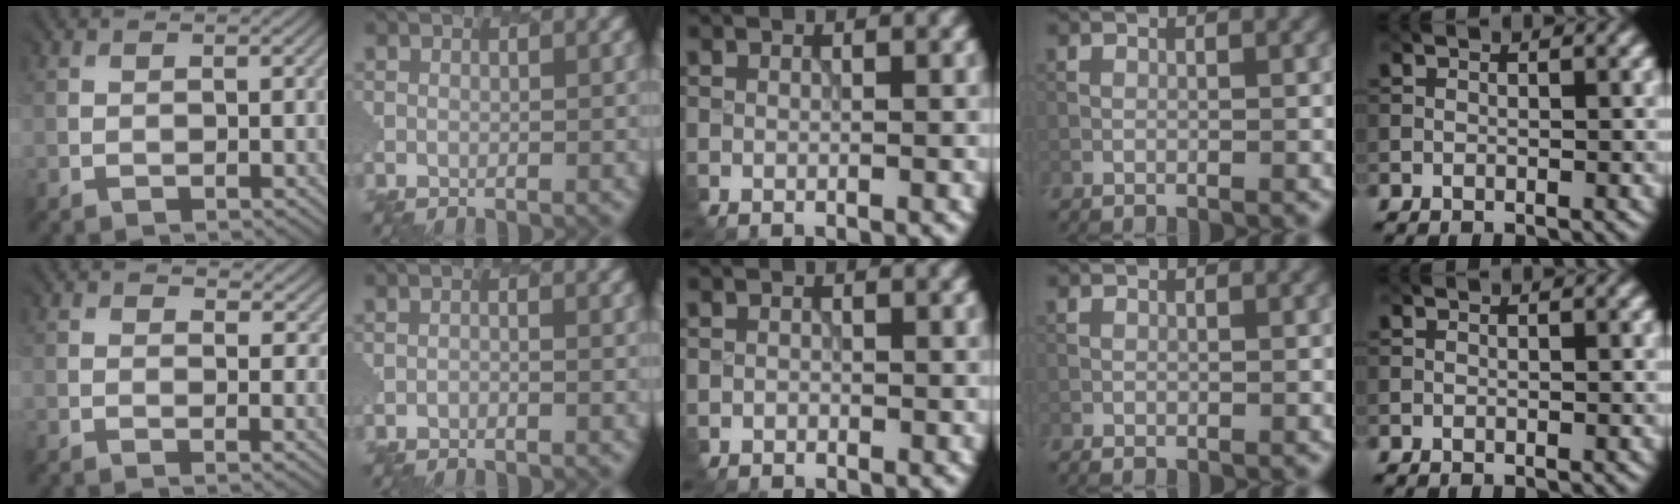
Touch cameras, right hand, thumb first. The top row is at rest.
{"thumb": {"total": 5.0, "force": [2.0, 2.7, 3.7], "torque": [-0.049, -0.004, 0.032]}, "index": {"total": 1.2, "force": [-1.1, -0.3, -0.4], "torque": [-0.008, 0.003, -0.017]}, "middle": {"total": 0.7, "force": [-0.5, -0.2, -0.5], "torque": [-0.003, 0.003, -0.006]}}